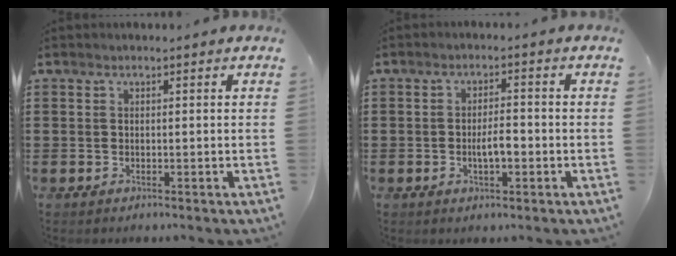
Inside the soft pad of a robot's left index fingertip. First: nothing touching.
{"total": 3.6, "force": [-0.8, 1.2, 3.3], "torque": [-0.059, 0.004, -0.016]}